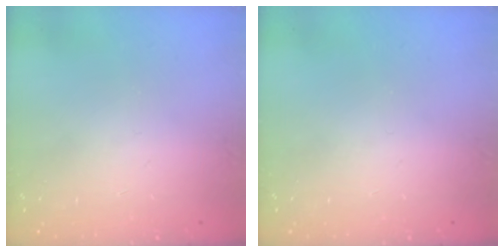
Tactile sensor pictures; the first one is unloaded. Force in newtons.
{"total": 0.0}